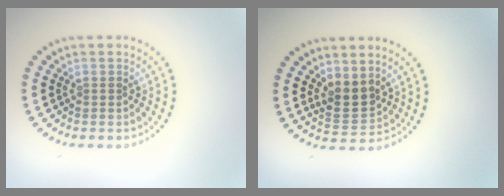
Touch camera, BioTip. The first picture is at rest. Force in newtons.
{"total": 2.6, "press": 2.3, "slide": 1.3}